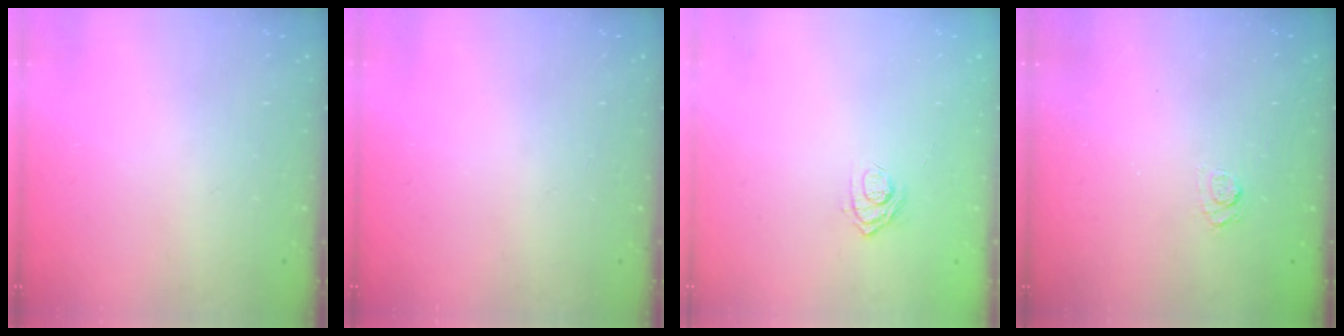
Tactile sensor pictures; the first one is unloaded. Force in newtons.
{"total": 0.0}
{"total": 7.1, "press": 7.0, "slide": 1.6}
{"total": 2.4, "press": 2.0, "slide": 1.3}